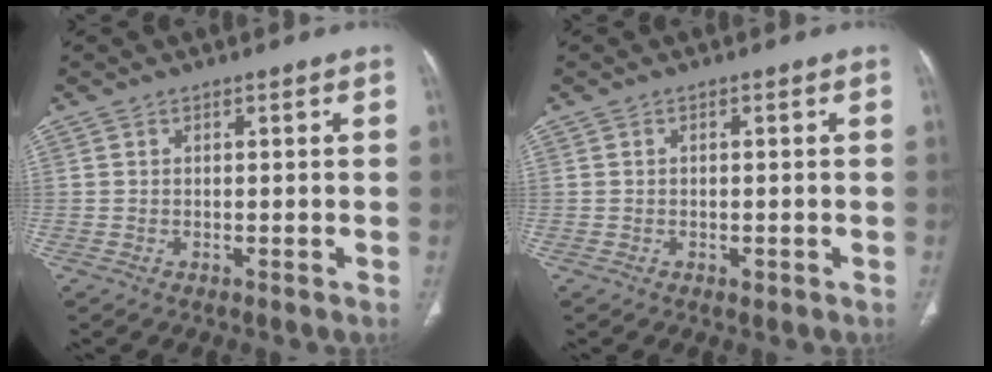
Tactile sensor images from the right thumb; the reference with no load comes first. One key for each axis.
{"total": 0.9, "fx": -0.4, "fy": 0.5, "fz": 0.6, "tx": -0.008, "ty": -0.002, "tz": -0.004}